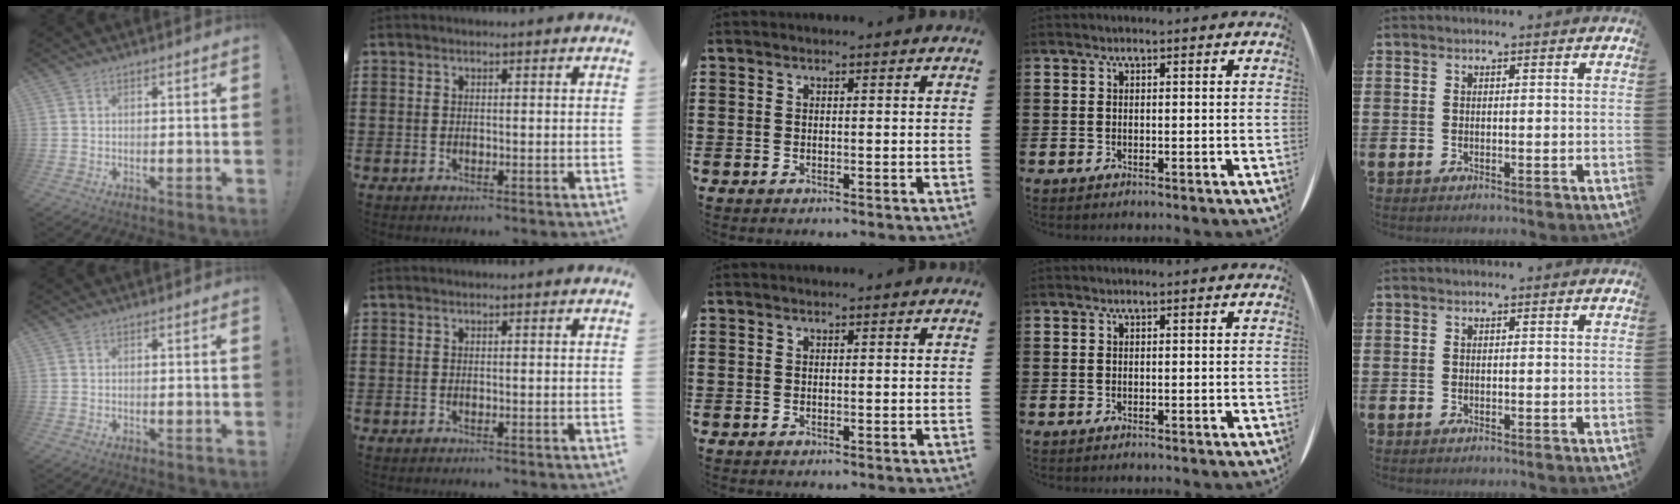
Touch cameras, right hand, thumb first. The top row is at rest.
{}